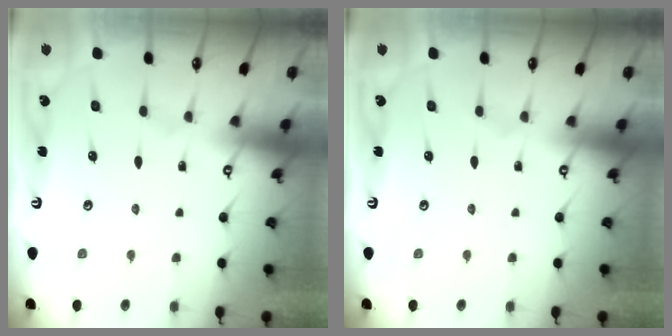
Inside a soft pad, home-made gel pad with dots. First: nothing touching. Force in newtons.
{"total": 0.0}